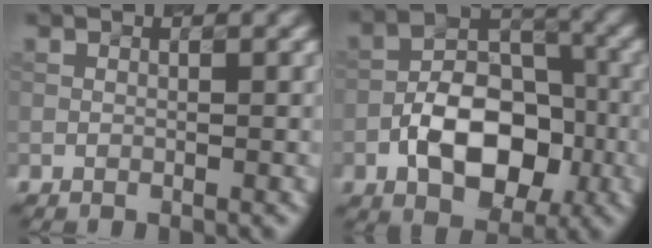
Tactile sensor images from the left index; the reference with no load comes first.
{"total": 8.5, "force": [-2.9, 5.1, 6.2], "torque": [-0.098, 0.010, -0.053]}